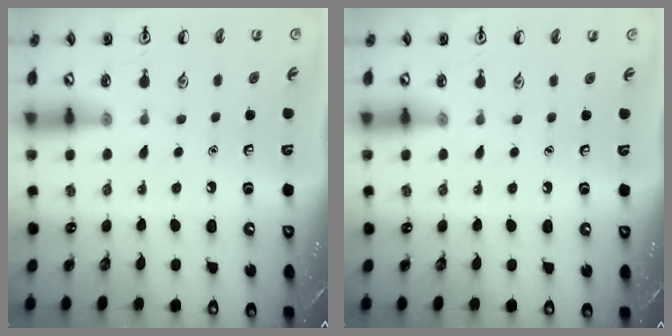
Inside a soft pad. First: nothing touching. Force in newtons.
{"total": 0.0}